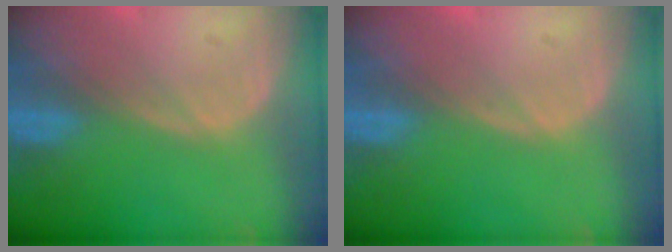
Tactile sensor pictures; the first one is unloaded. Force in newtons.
{"total": 0.0}